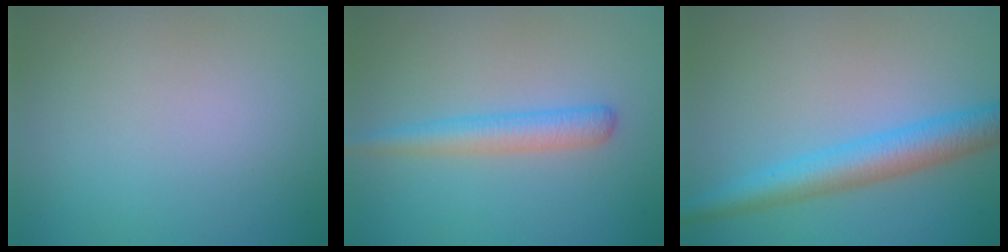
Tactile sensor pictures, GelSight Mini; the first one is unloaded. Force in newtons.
{"total": 2.8, "press": 2.8, "slide": 0.1}
{"total": 5.0, "press": 5.0, "slide": 0.1}